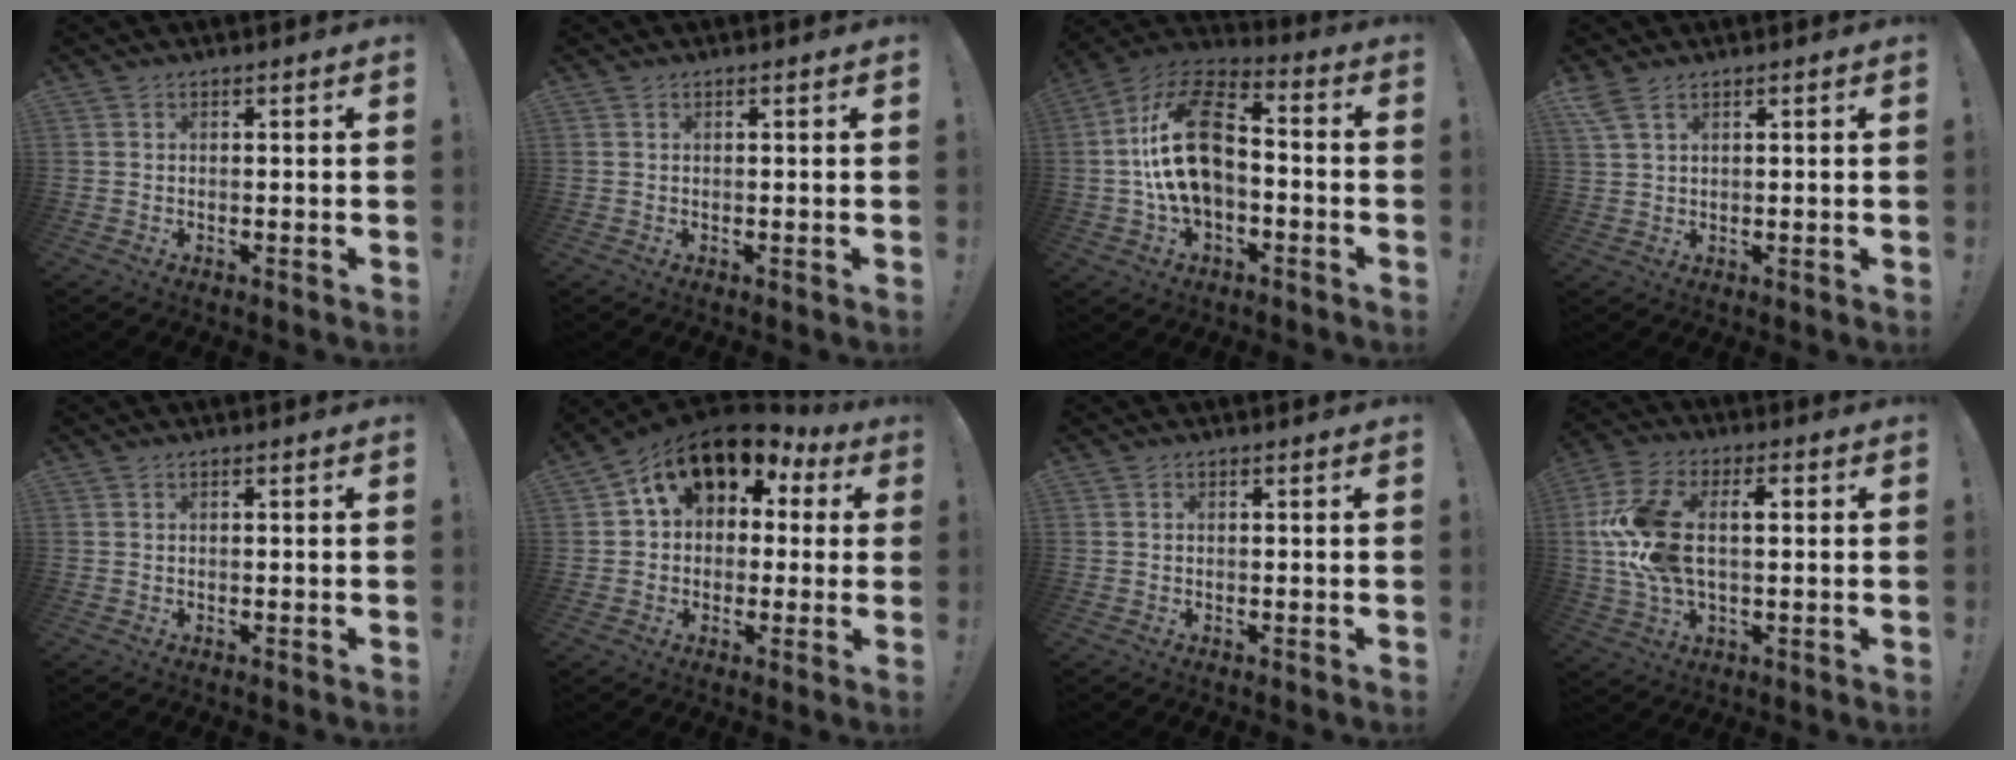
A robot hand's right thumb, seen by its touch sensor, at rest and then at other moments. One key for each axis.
{"total": 0.0}
{"total": 19.3, "fx": -0.5, "fy": 11.8, "fz": 15.3, "tx": -0.285, "ty": 0.030, "tz": -0.003}
{"total": 4.1, "fx": 2.4, "fy": 1.7, "fz": 2.9, "tx": -0.066, "ty": -0.001, "tz": 0.049}
{"total": 0.0}
{"total": 12.4, "fx": 6.6, "fy": 8.0, "fz": 6.8, "tx": -0.107, "ty": -0.038, "tz": 0.122}
{"total": 0.0}
{"total": 16.7, "fx": 1.7, "fy": 9.7, "fz": 13.5, "tx": -0.264, "ty": 0.007, "tz": 0.027}